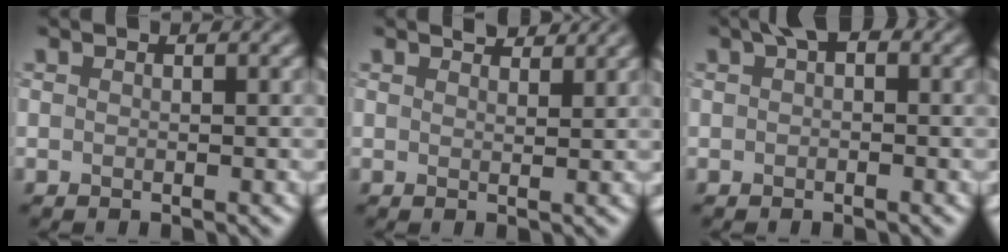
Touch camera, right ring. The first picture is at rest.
{"total": 1.9, "force": [1.7, 0.4, 0.6], "torque": [-0.009, -0.001, 0.028]}
{"total": 1.9, "force": [0.8, 1.0, 1.4], "torque": [-0.015, 0.007, 0.009]}